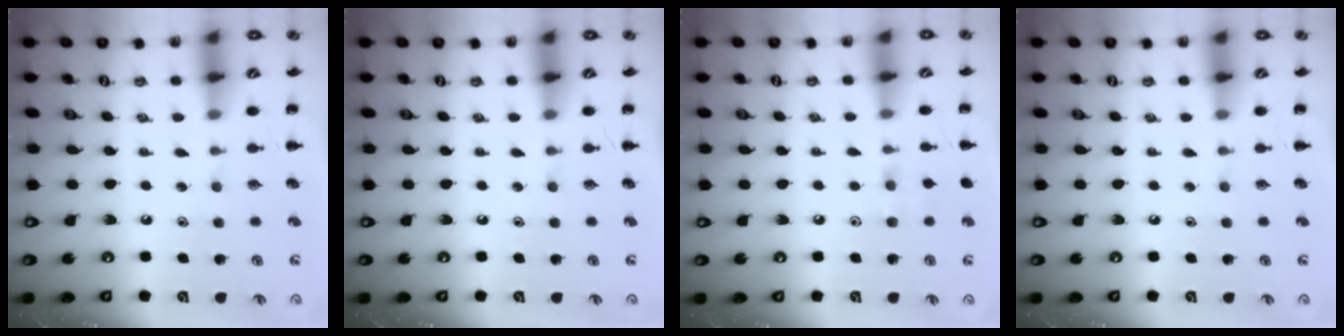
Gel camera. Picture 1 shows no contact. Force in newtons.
{"total": 0.0}
{"total": 5.2, "press": 4.9, "slide": 1.7}
{"total": 0.0}